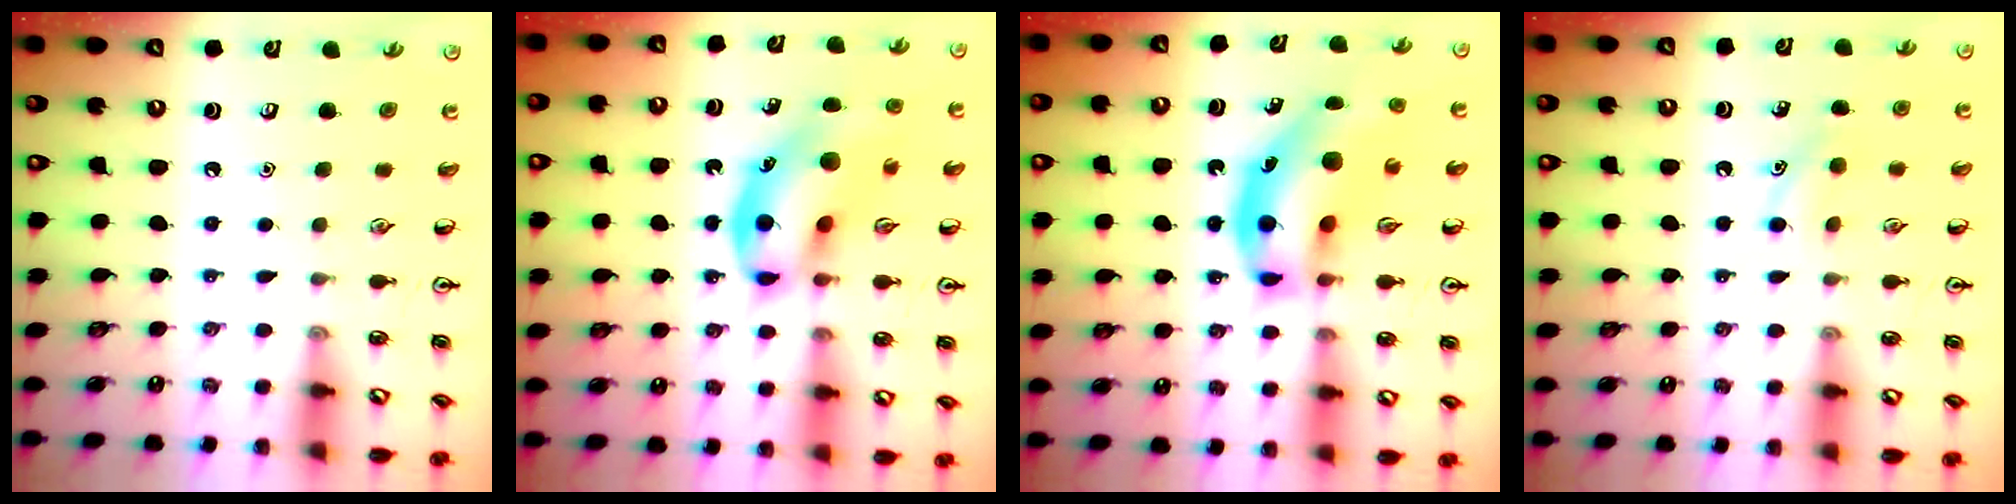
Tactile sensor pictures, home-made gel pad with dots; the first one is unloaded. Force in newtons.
{"total": 14.1, "press": 13.5, "slide": 4.0}
{"total": 16.2, "press": 15.5, "slide": 4.7}
{"total": 6.8, "press": 6.5, "slide": 1.9}